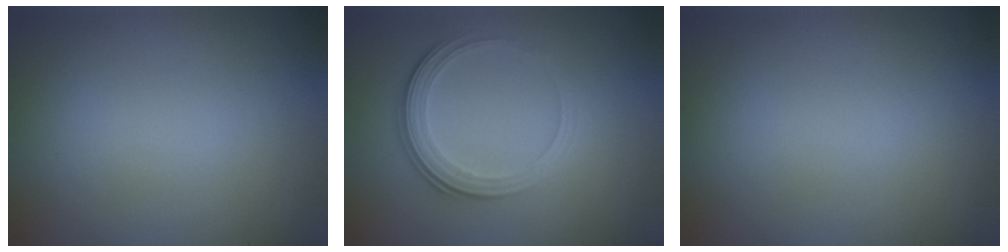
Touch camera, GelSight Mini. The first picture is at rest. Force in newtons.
{"total": 3.8, "press": 2.7, "slide": 2.6}
{"total": 0.0}